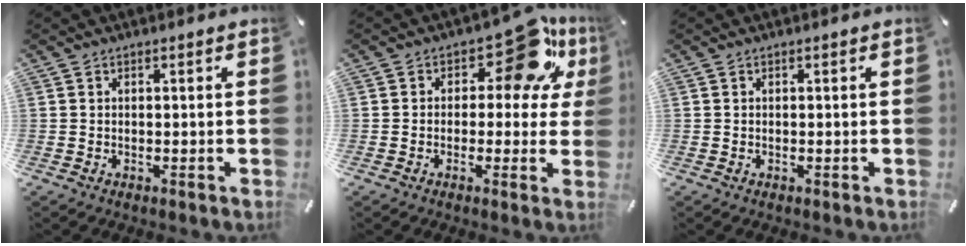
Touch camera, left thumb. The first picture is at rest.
{"total": 14.1, "force": [7.1, 6.9, 10.1], "torque": [-0.135, -0.045, 0.119]}
{"total": 0.0}